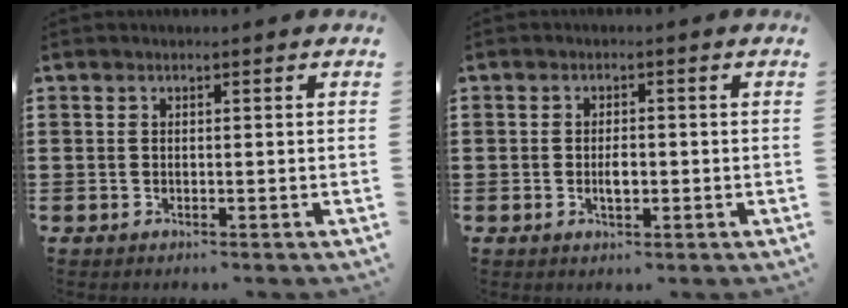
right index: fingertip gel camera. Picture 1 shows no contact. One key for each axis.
{"total": 2.4, "fx": -0.4, "fy": 1.0, "fz": 2.1, "tx": -0.040, "ty": 0.000, "tz": -0.007}